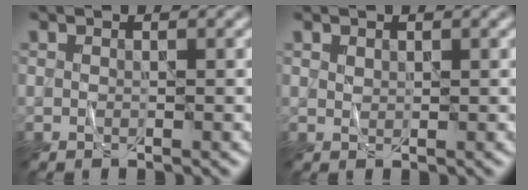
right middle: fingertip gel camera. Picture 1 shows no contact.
{"total": 0.6, "force": [0.5, 0.4, 0.2], "torque": [-0.006, 0.000, 0.012]}